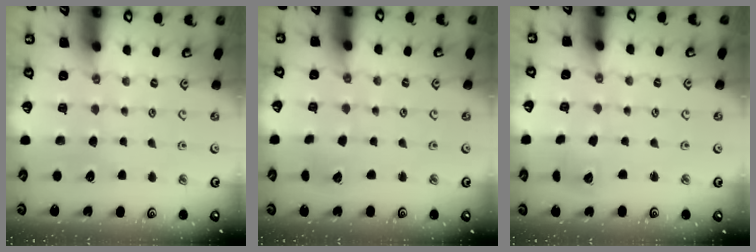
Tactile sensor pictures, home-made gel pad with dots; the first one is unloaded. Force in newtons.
{"total": 2.4, "press": 2.4, "slide": 0.2}
{"total": 3.0, "press": 2.9, "slide": 0.4}